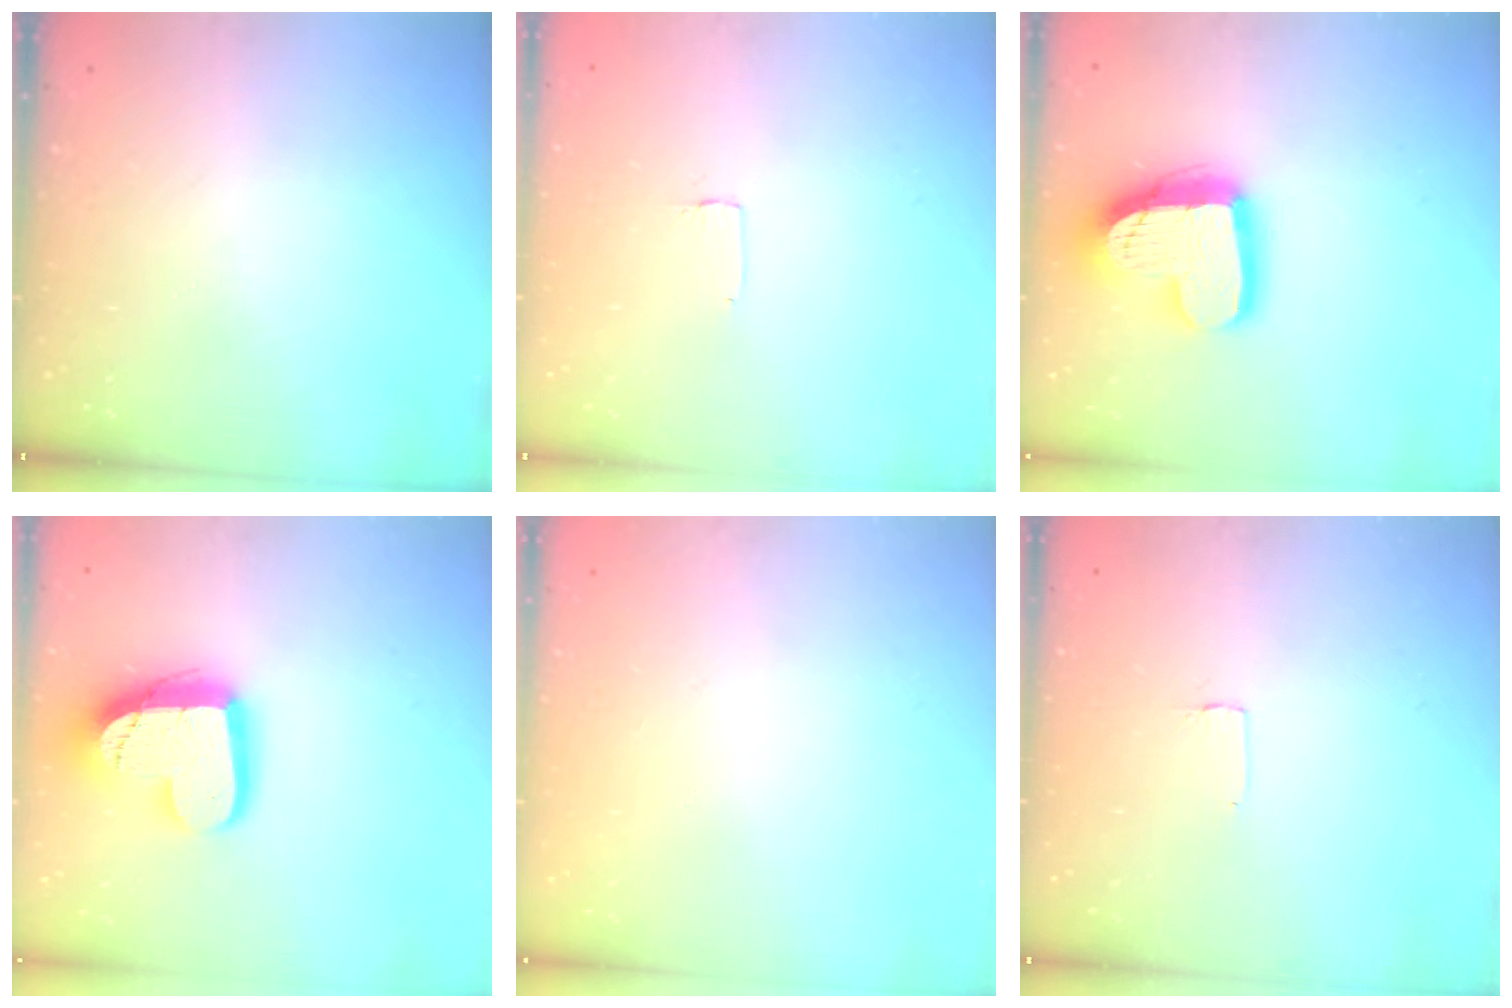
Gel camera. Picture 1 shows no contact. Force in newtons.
{"total": 2.6, "press": 2.6, "slide": 0.2}
{"total": 17.7, "press": 17.6, "slide": 1.6}
{"total": 16.4, "press": 16.3, "slide": 1.4}
{"total": 0.0}
{"total": 2.6, "press": 2.6, "slide": 0.2}